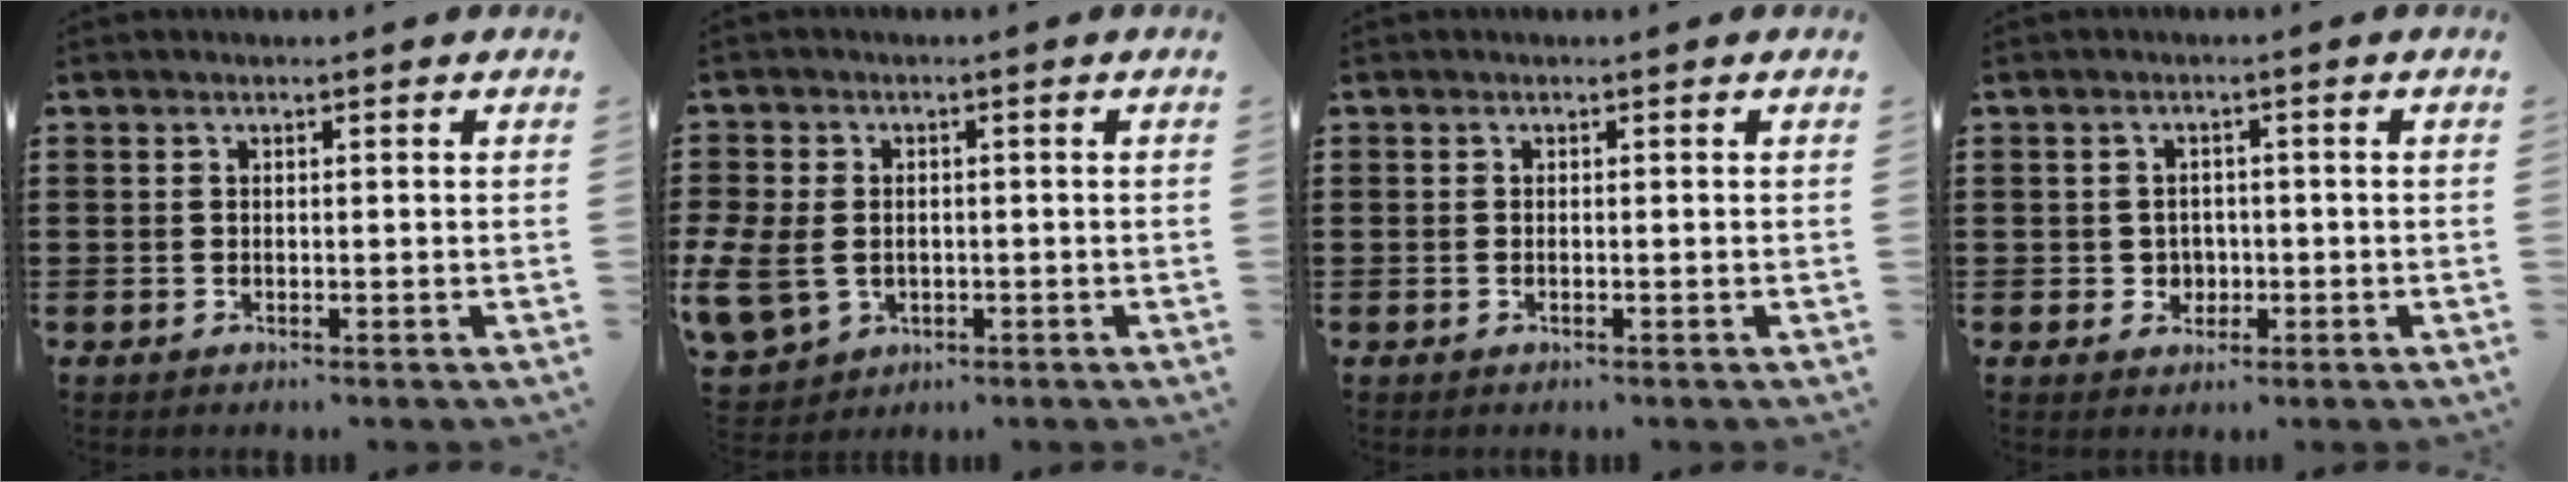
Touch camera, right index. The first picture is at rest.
{"total": 6.1, "force": [-1.0, 4.8, 3.7], "torque": [-0.113, -0.002, -0.022]}
{"total": 0.0}
{"total": 2.3, "force": [-0.4, 2.2, 0.4], "torque": [-0.016, 0.008, -0.013]}